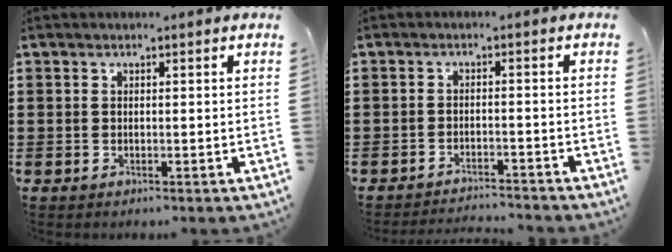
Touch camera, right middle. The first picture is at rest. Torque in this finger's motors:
{"motor_torque": [0.03, 0.02, 0.00, -0.01]}